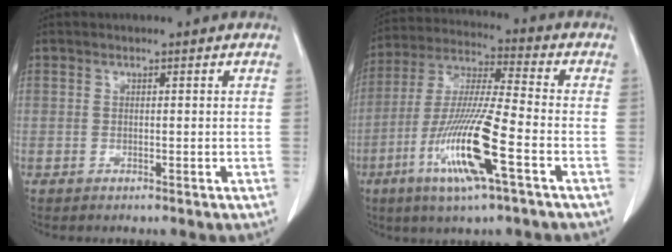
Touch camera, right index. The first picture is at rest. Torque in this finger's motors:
{"motor_torque": [1.88, -0.26, 0.69, 0.16]}